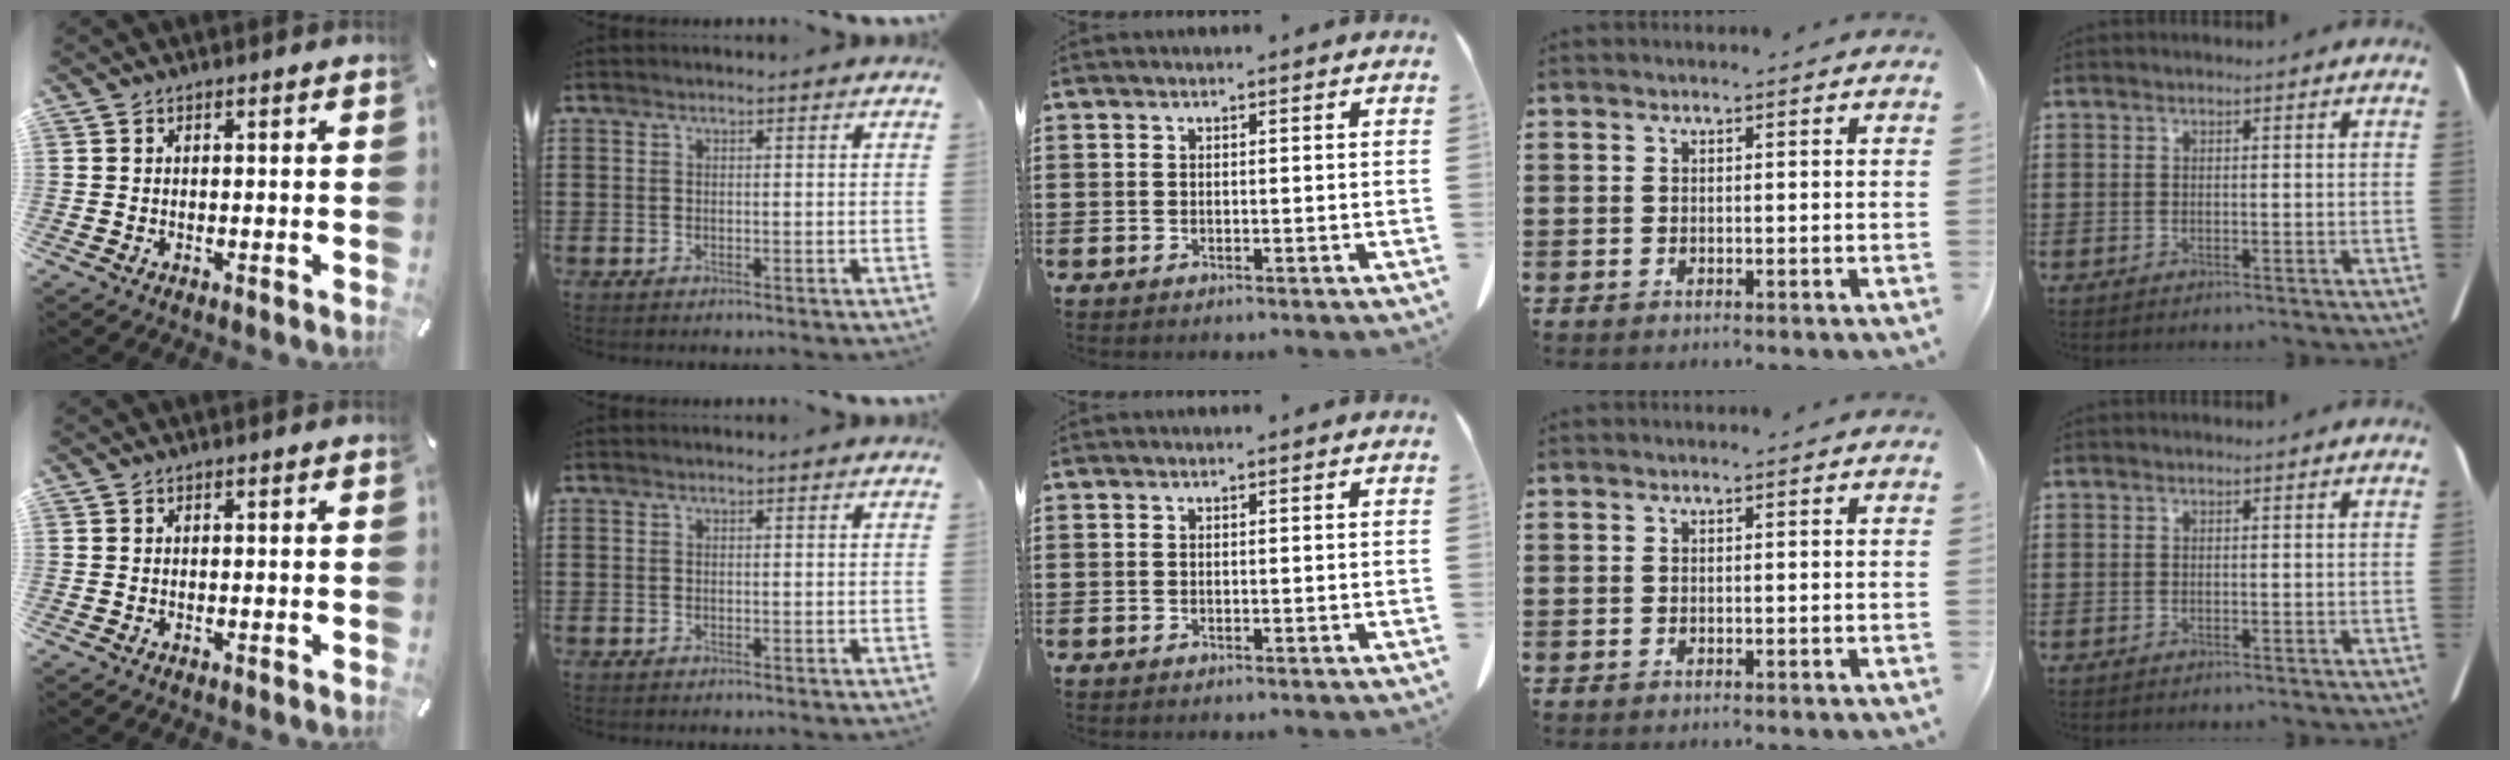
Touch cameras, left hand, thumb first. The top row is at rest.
{}